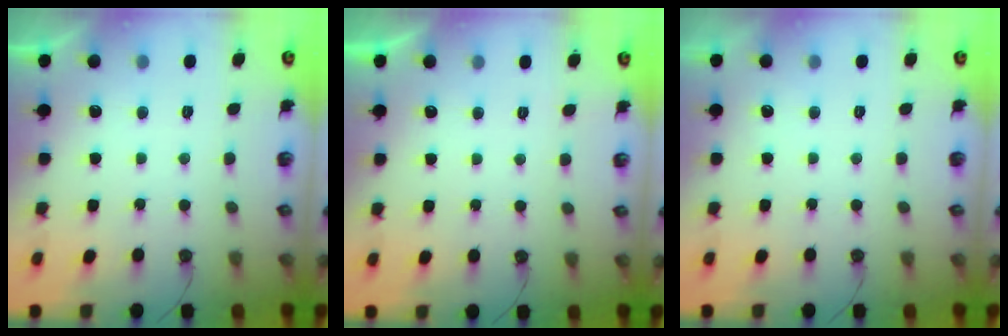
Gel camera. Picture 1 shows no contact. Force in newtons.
{"total": 0.0}
{"total": 0.0}